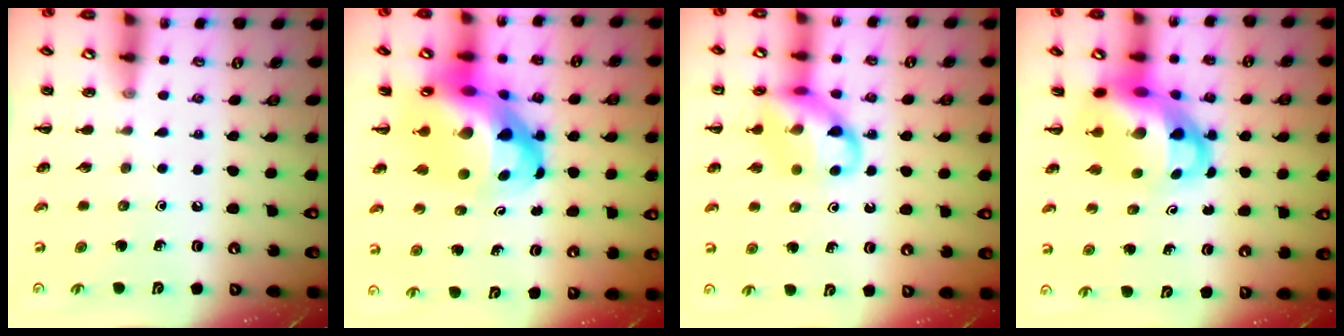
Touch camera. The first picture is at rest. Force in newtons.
{"total": 16.0, "press": 15.4, "slide": 4.2}
{"total": 13.5, "press": 13.3, "slide": 2.3}
{"total": 10.3, "press": 9.9, "slide": 2.7}